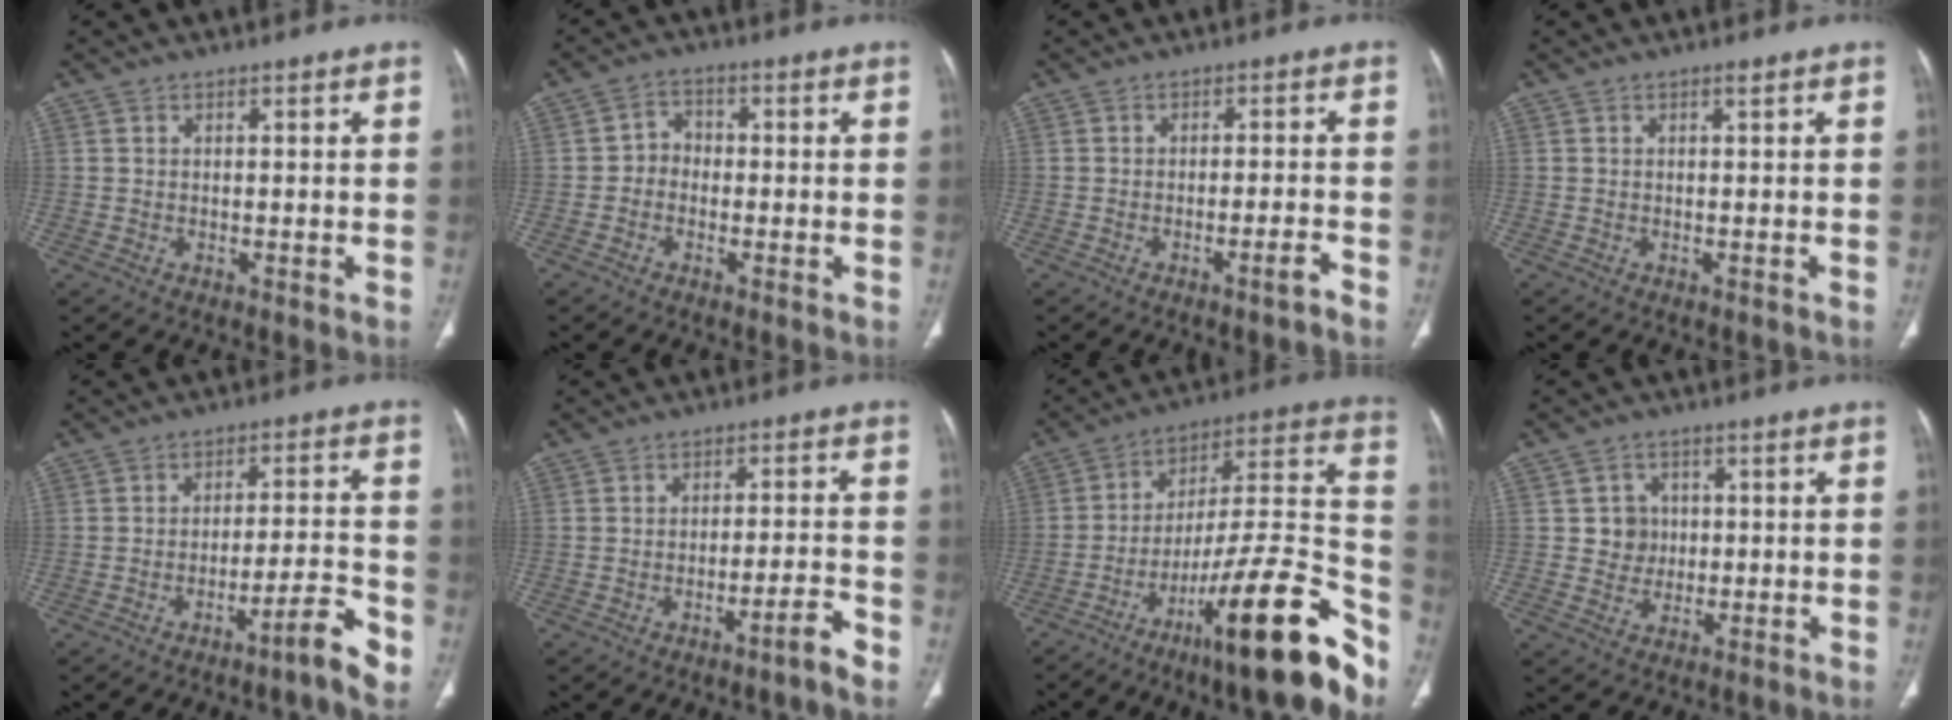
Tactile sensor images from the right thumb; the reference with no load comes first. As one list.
[{"total": 3.2, "force": [-1.0, 2.6, 1.4], "torque": [-0.005, 0.014, -0.028]}, {"total": 2.8, "force": [-2.0, -0.1, 1.9], "torque": [-0.039, 0.012, -0.030]}, {"total": 0.6, "force": [0.1, -0.1, 0.6], "torque": [-0.014, -0.001, 0.002]}, {"total": 7.1, "force": [-4.3, 0.4, 5.6], "torque": [-0.081, 0.033, -0.064]}, {"total": 4.0, "force": [-2.9, -0.2, 2.8], "torque": [-0.050, 0.024, -0.048]}, {"total": 25.4, "force": [-15.1, 4.8, 19.9], "torque": [-0.255, 0.091, -0.236]}, {"total": 4.1, "force": [0.4, 4.0, 0.8], "torque": [0.015, 0.007, 0.005]}]